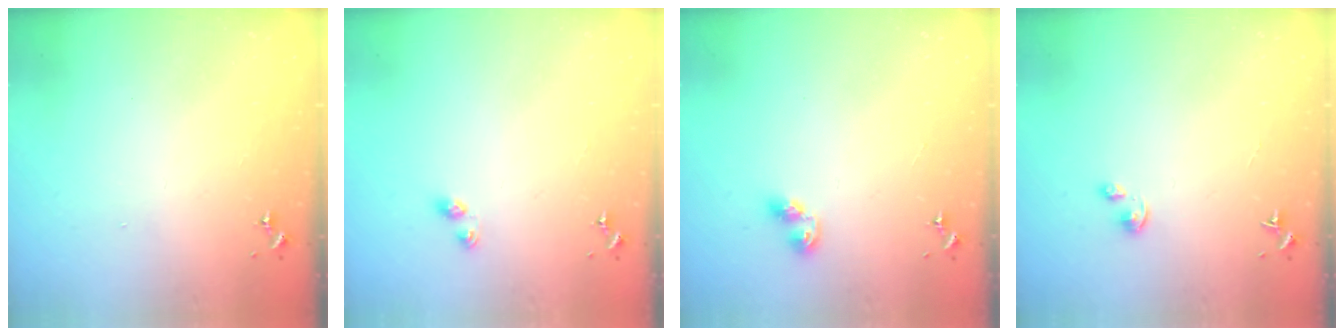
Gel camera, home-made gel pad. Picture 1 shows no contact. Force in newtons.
{"total": 5.3, "press": 5.2, "slide": 0.7}
{"total": 6.1, "press": 6.1, "slide": 0.3}
{"total": 2.5, "press": 2.5, "slide": 0.2}